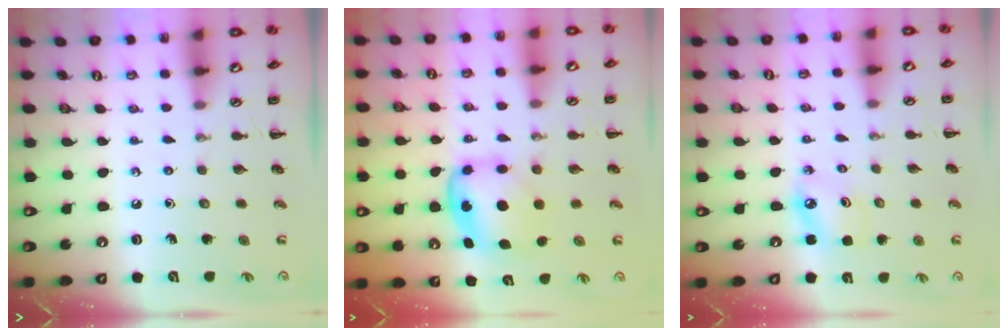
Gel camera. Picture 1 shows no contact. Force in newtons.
{"total": 6.3, "press": 6.3, "slide": 0.3}
{"total": 4.9, "press": 4.8, "slide": 1.1}